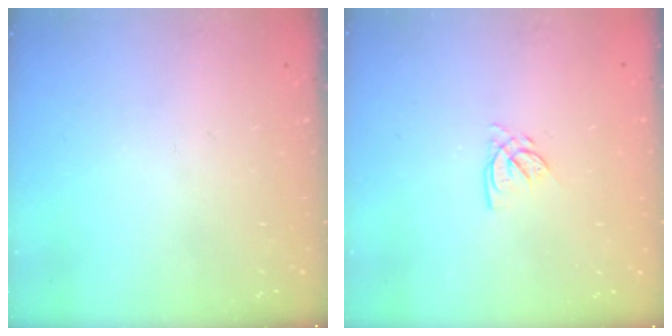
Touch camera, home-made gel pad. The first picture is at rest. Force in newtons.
{"total": 3.1, "press": 3.1, "slide": 0.1}